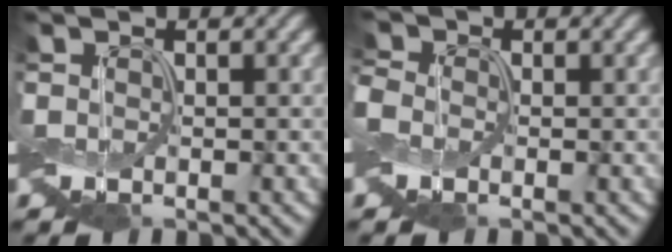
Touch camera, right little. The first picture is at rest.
{"total": 1.6, "force": [-0.6, 1.3, 0.7], "torque": [-0.022, 0.007, -0.019]}